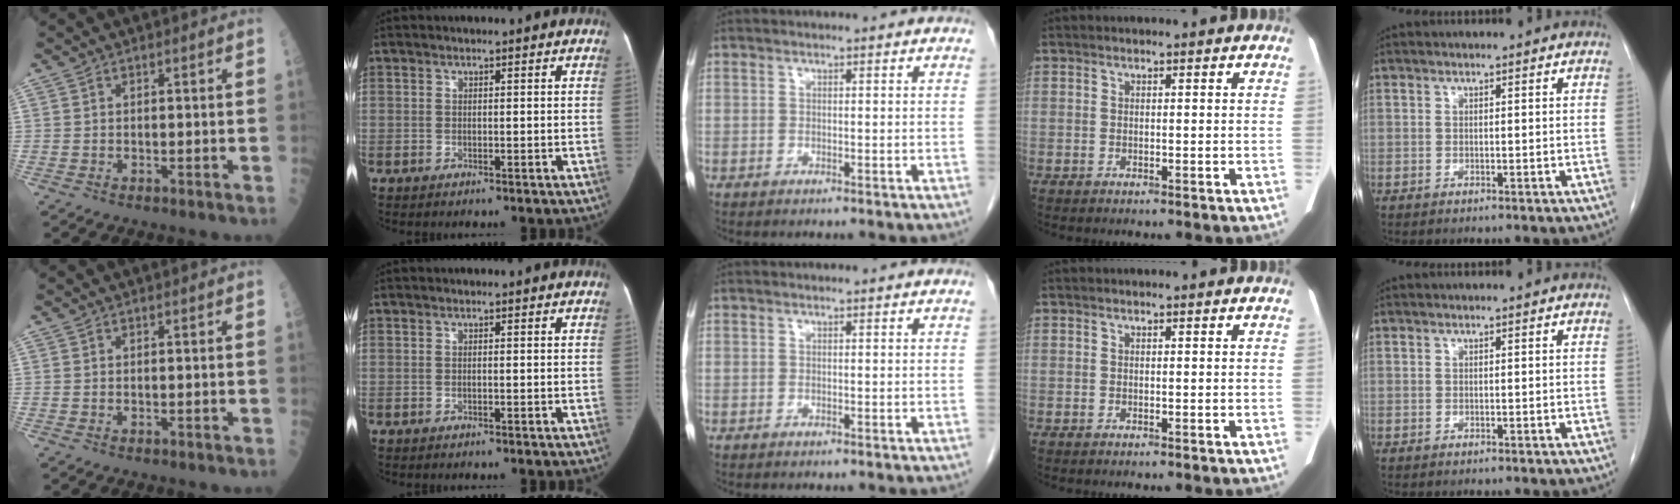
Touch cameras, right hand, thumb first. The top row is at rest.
{}